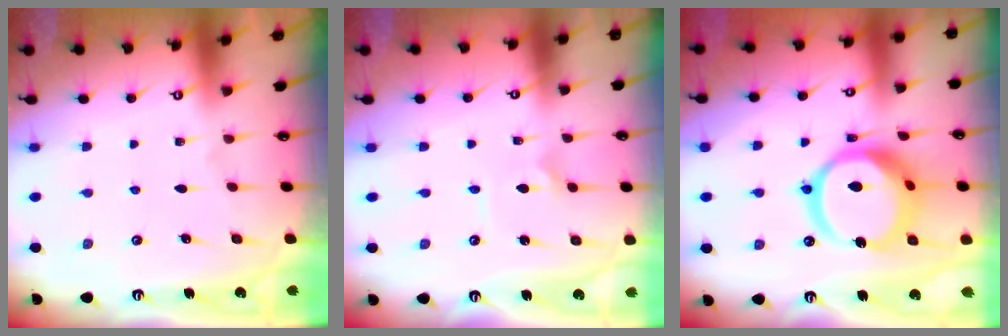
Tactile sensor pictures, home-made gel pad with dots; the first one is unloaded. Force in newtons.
{"total": 1.6, "press": 1.6, "slide": 0.1}
{"total": 17.9, "press": 17.7, "slide": 2.2}